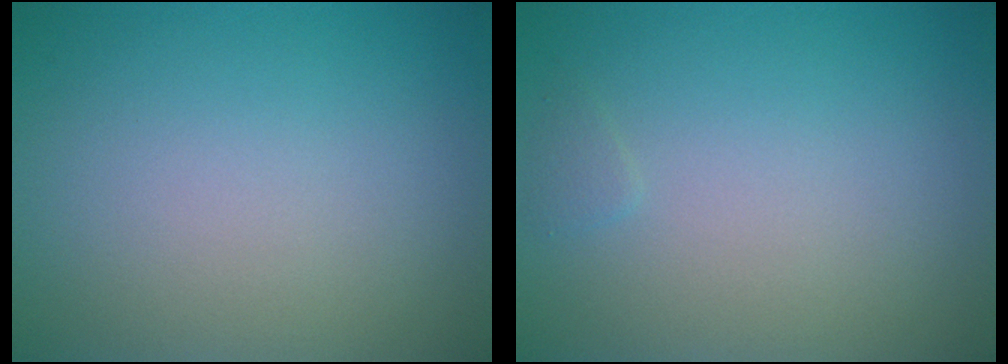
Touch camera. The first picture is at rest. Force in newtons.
{"total": 0.5, "press": 0.5, "slide": 0.0}